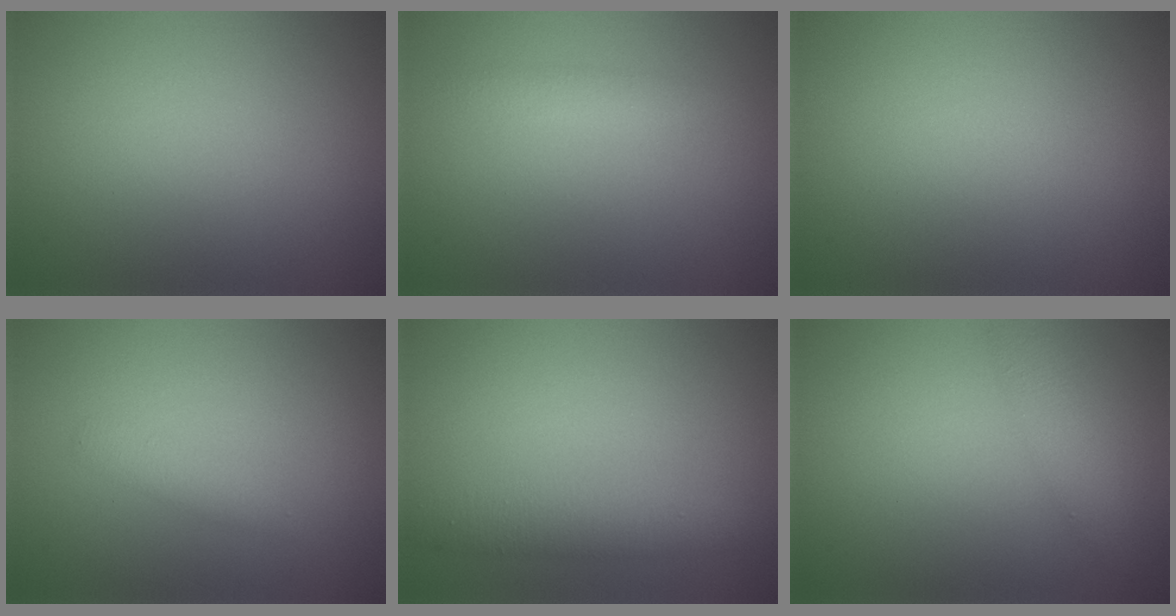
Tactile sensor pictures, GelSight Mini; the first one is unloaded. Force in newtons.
{"total": 1.1, "press": 1.1, "slide": 0.0}
{"total": 0.0}
{"total": 1.1, "press": 1.1, "slide": 0.1}
{"total": 2.8, "press": 2.8, "slide": 0.0}
{"total": 2.2, "press": 2.2, "slide": 0.1}